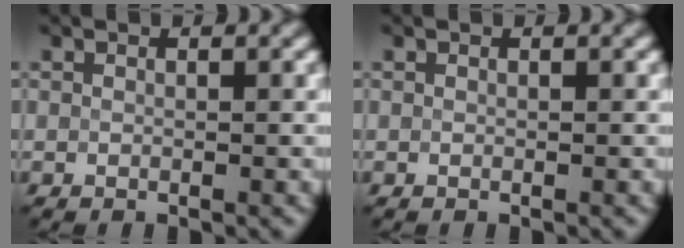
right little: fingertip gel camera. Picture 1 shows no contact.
{"total": 0.0}